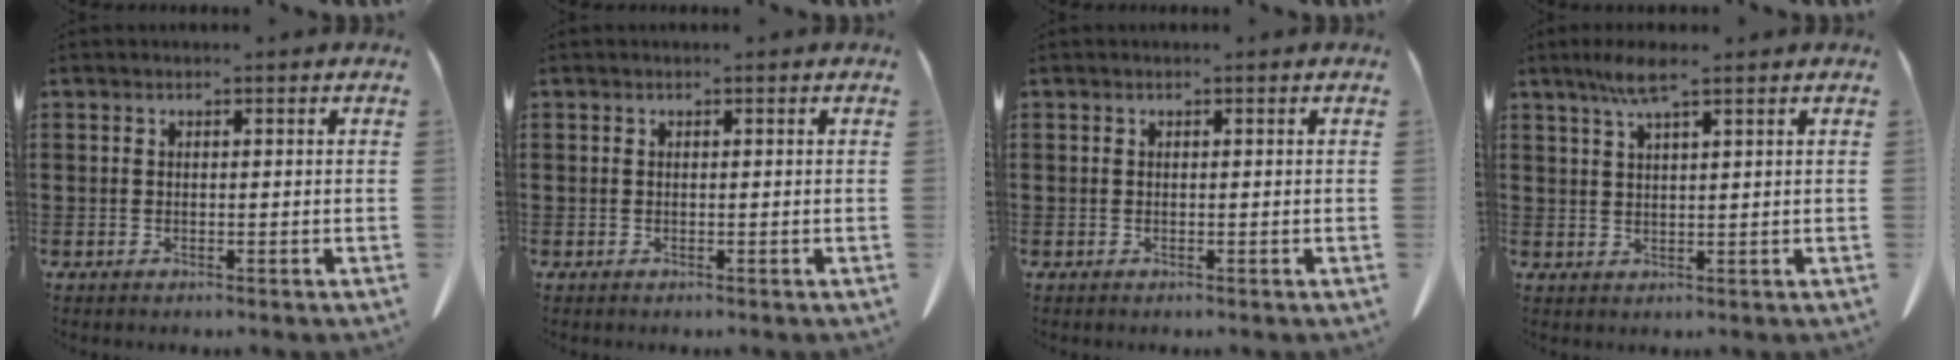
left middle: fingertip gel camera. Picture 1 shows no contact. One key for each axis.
{"total": 0.0}
{"total": 0.0}
{"total": 4.8, "fx": 2.9, "fy": 0.6, "fz": 3.8, "tx": -0.081, "ty": 0.007, "tz": 0.050}